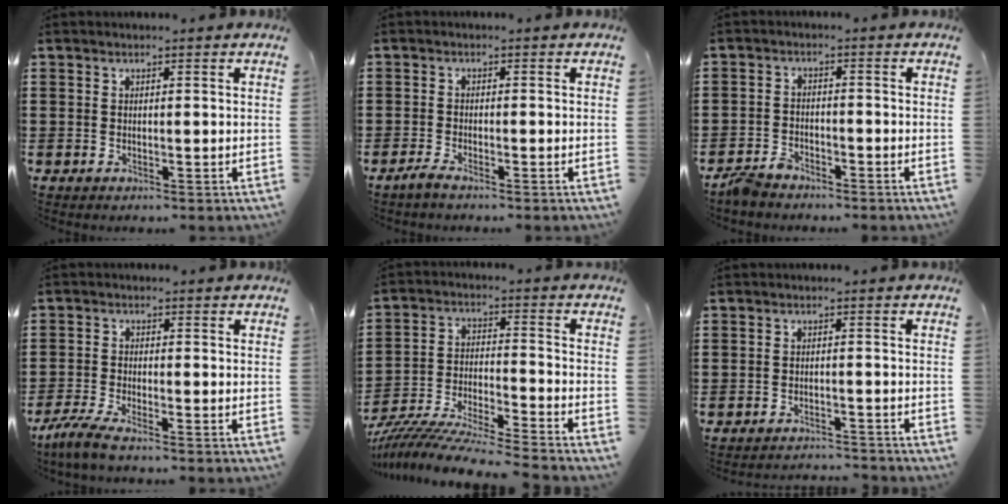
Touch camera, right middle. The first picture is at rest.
{"total": 1.8, "force": [-1.5, 0.2, 0.9], "torque": [-0.024, 0.000, -0.032]}
{"total": 3.1, "force": [-2.9, 0.9, 0.8], "torque": [-0.033, -0.001, -0.063]}
{"total": 3.8, "force": [-3.2, 0.3, 2.0], "torque": [-0.056, -0.010, -0.066]}
{"total": 8.8, "force": [-8.6, -0.2, 2.0], "torque": [-0.040, 0.001, -0.173]}
{"total": 2.3, "force": [-2.3, 0.1, 0.0], "torque": [-0.007, 0.002, -0.050]}